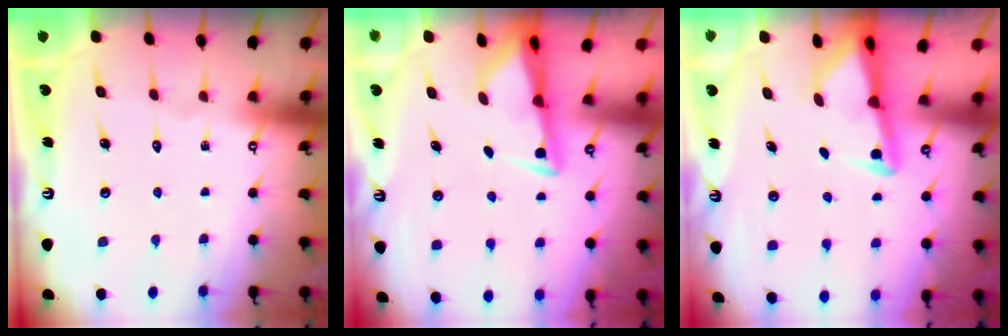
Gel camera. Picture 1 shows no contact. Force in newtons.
{"total": 3.0, "press": 2.9, "slide": 0.6}
{"total": 2.7, "press": 2.7, "slide": 0.7}